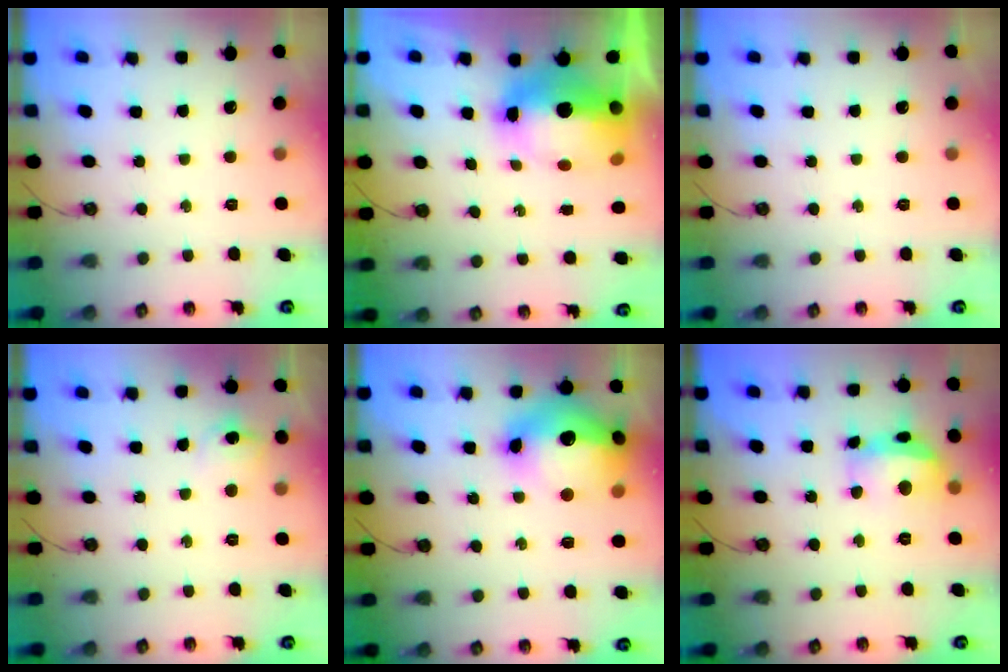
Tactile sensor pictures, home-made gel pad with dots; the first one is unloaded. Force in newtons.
{"total": 14.7, "press": 14.6, "slide": 1.9}
{"total": 0.0}
{"total": 6.6, "press": 6.6, "slide": 0.7}
{"total": 24.8, "press": 21.5, "slide": 12.4}
{"total": 14.0, "press": 13.9, "slide": 1.5}